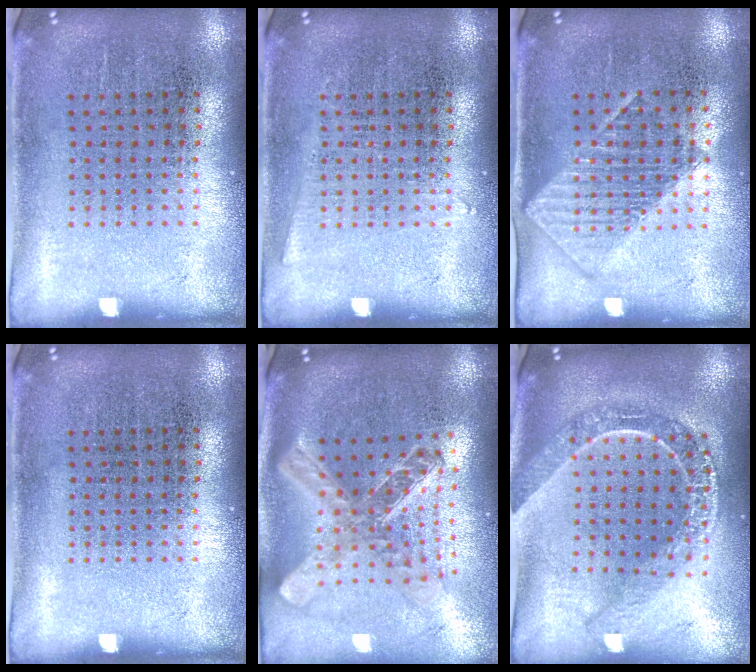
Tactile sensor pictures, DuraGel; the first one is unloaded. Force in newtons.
{"total": 0.7, "press": 0.7, "slide": 0.0}
{"total": 1.4, "press": 1.3, "slide": 0.5}
{"total": 0.0}
{"total": 2.5, "press": 2.0, "slide": 1.6}
{"total": 2.0, "press": 1.7, "slide": 1.1}